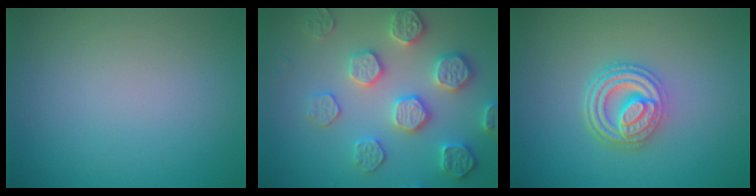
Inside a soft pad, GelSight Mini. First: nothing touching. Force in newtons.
{"total": 5.1, "press": 4.9, "slide": 1.4}
{"total": 4.7, "press": 3.5, "slide": 3.0}